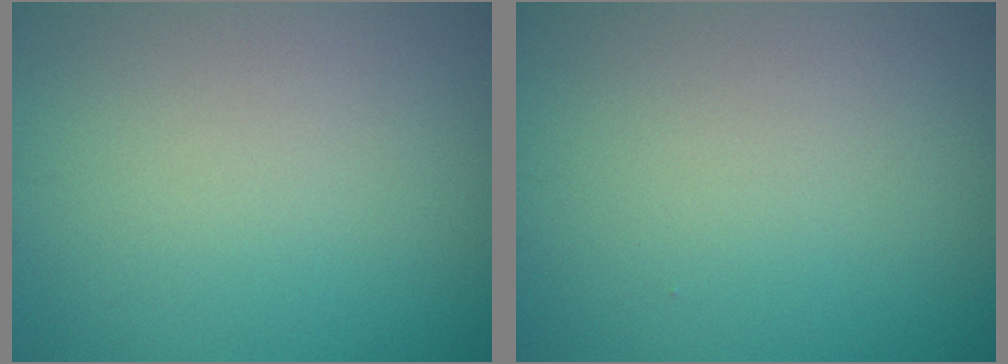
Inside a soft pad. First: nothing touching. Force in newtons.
{"total": 0.0}